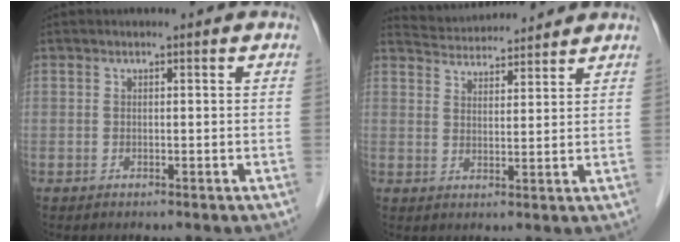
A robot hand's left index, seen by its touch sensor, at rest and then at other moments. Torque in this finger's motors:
{"motor_torque": [0.13, -0.33, -0.18, -0.05]}